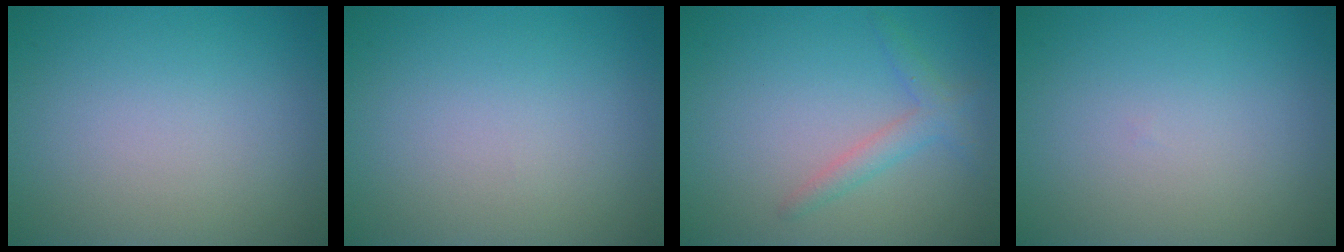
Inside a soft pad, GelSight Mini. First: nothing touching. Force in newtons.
{"total": 0.0}
{"total": 2.0, "press": 2.0, "slide": 0.1}
{"total": 0.0}